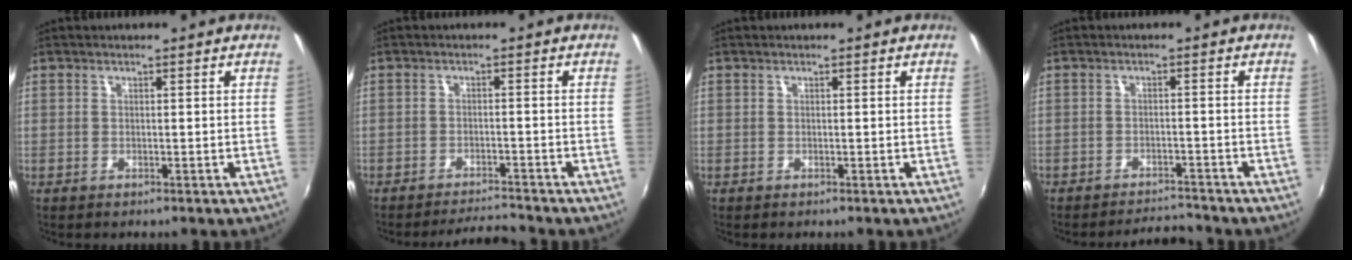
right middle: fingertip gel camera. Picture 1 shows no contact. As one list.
[{"total": 4.6, "force": [-4.5, -0.1, 0.7], "torque": [-0.030, 0.001, -0.074]}, {"total": 0.0}, {"total": 4.6, "force": [-4.6, 0.5, 0.3], "torque": [-0.021, 0.003, -0.072]}]